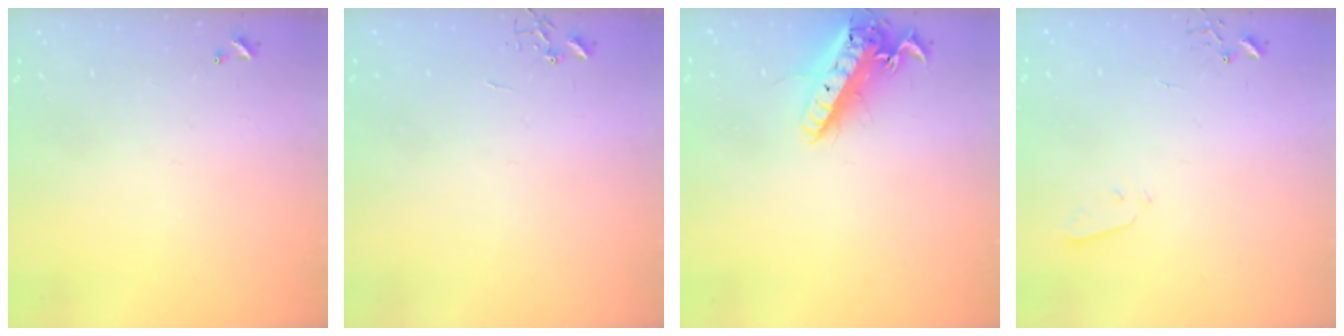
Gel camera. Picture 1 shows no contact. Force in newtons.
{"total": 0.0}
{"total": 18.2, "press": 18.0, "slide": 3.0}
{"total": 3.2, "press": 3.2, "slide": 0.1}